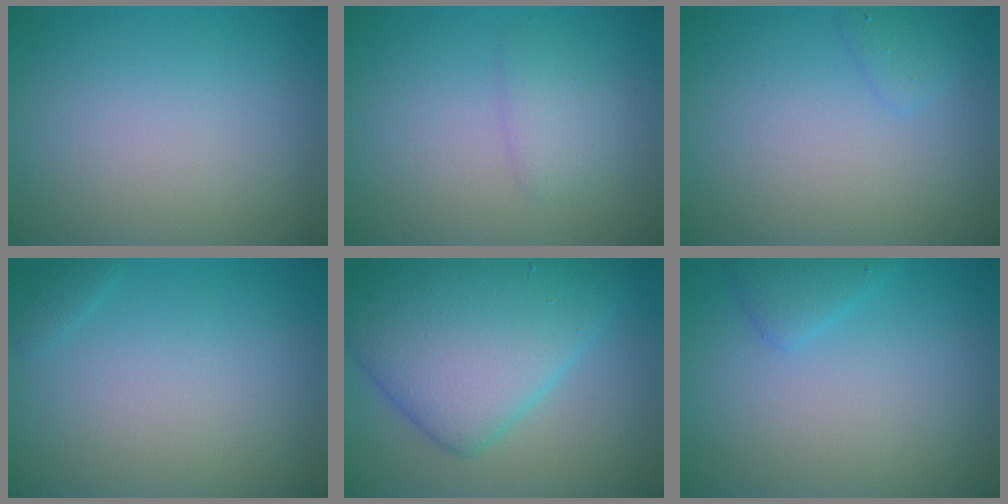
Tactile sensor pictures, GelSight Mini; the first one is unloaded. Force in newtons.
{"total": 1.6, "press": 1.6, "slide": 0.1}
{"total": 1.1, "press": 1.1, "slide": 0.0}
{"total": 0.7, "press": 0.7, "slide": 0.1}
{"total": 9.5, "press": 9.5, "slide": 0.2}
{"total": 1.5, "press": 1.5, "slide": 0.2}